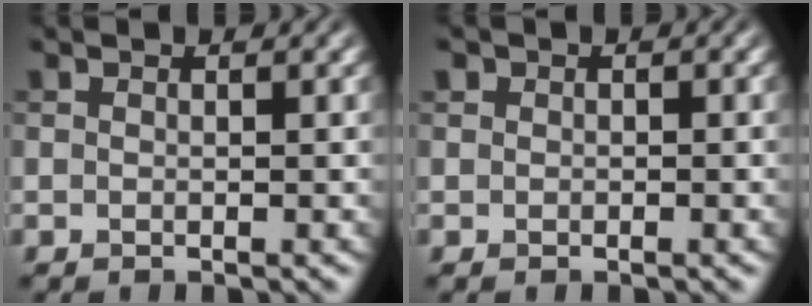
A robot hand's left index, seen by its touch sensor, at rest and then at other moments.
{"total": 0.7, "force": [0.2, 0.6, 0.2], "torque": [-0.003, 0.001, -0.005]}